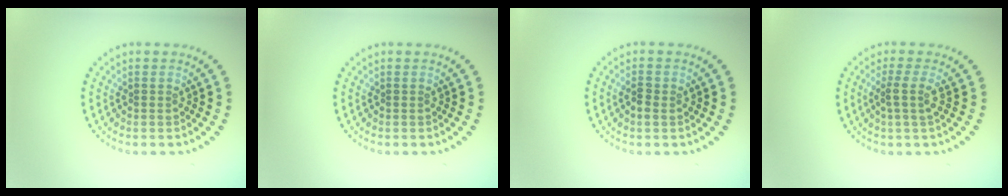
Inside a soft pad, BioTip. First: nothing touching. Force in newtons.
{"total": 0.0}
{"total": 1.4, "press": 1.4, "slide": 0.1}
{"total": 1.8, "press": 1.3, "slide": 1.3}